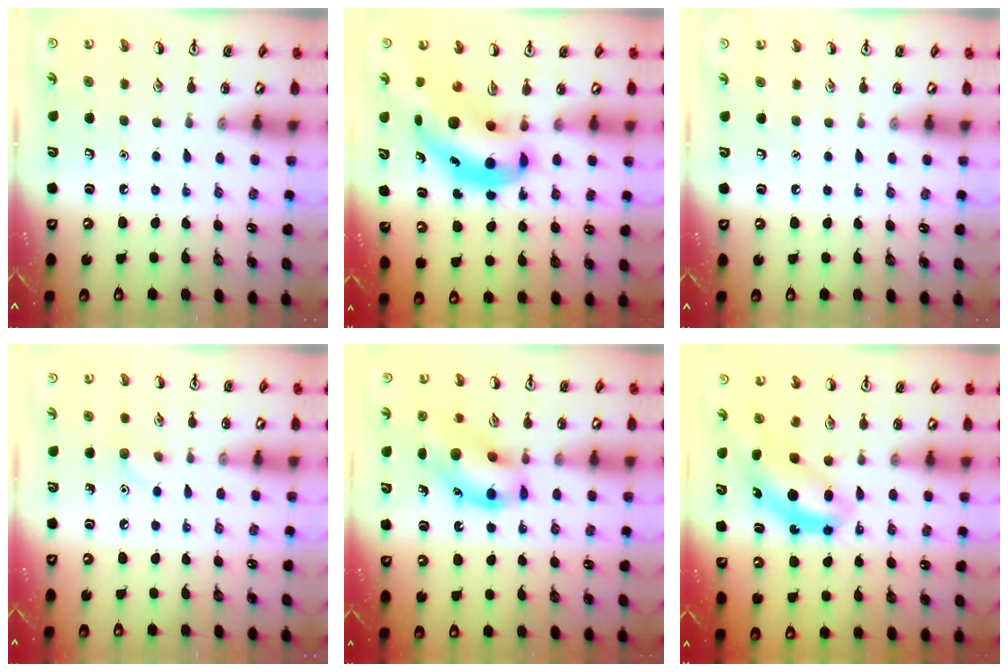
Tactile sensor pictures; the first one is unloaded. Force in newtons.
{"total": 8.0, "press": 7.6, "slide": 2.4}
{"total": 0.0}
{"total": 5.1, "press": 4.9, "slide": 1.6}
{"total": 14.9, "press": 14.6, "slide": 3.0}
{"total": 5.3, "press": 5.2, "slide": 1.2}